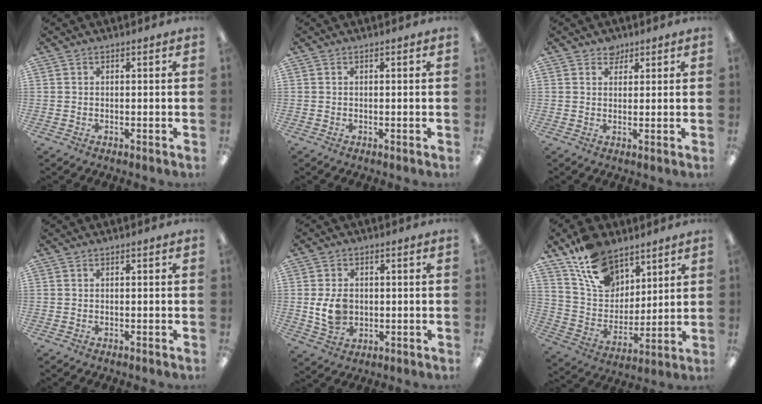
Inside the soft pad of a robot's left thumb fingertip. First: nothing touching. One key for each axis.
{"total": 0.0}
{"total": 3.0, "fx": 2.2, "fy": 2.0, "fz": 0.3, "tx": 0.005, "ty": -0.007, "tz": 0.040}
{"total": 0.0}
{"total": 7.3, "fx": -0.2, "fy": 5.5, "fz": 4.8, "tx": -0.097, "ty": -0.003, "tz": -0.005}
{"total": 15.2, "fx": 10.0, "fy": 9.6, "fz": 6.1, "tx": -0.111, "ty": -0.053, "tz": 0.193}